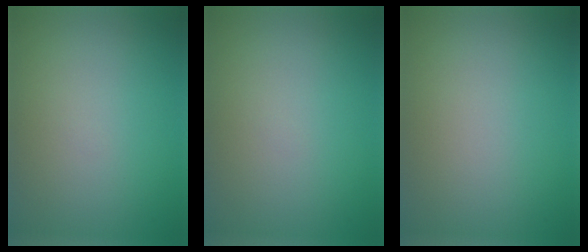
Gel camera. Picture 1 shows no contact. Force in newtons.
{"total": 0.0}
{"total": 0.0}